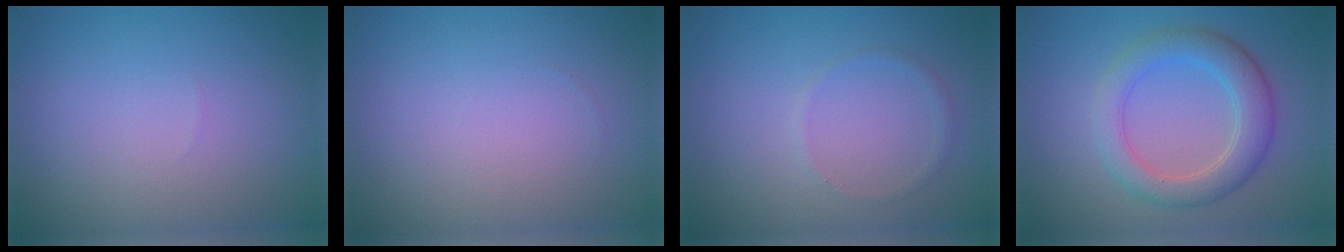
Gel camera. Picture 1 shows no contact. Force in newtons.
{"total": 0.0}
{"total": 0.8, "press": 0.8, "slide": 0.2}
{"total": 4.4, "press": 4.4, "slide": 0.1}